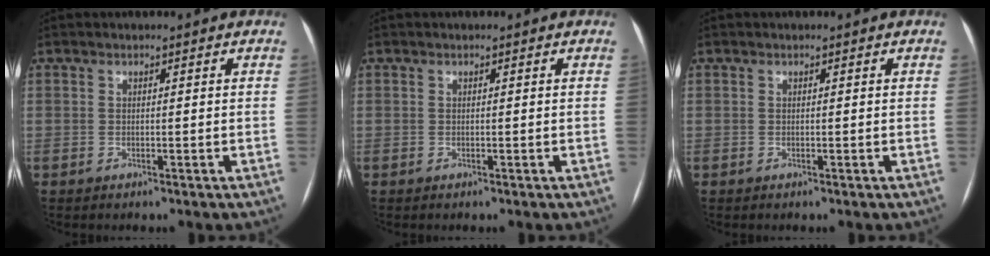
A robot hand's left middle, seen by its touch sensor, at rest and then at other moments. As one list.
[{"total": 0.0}, {"total": 0.0}]